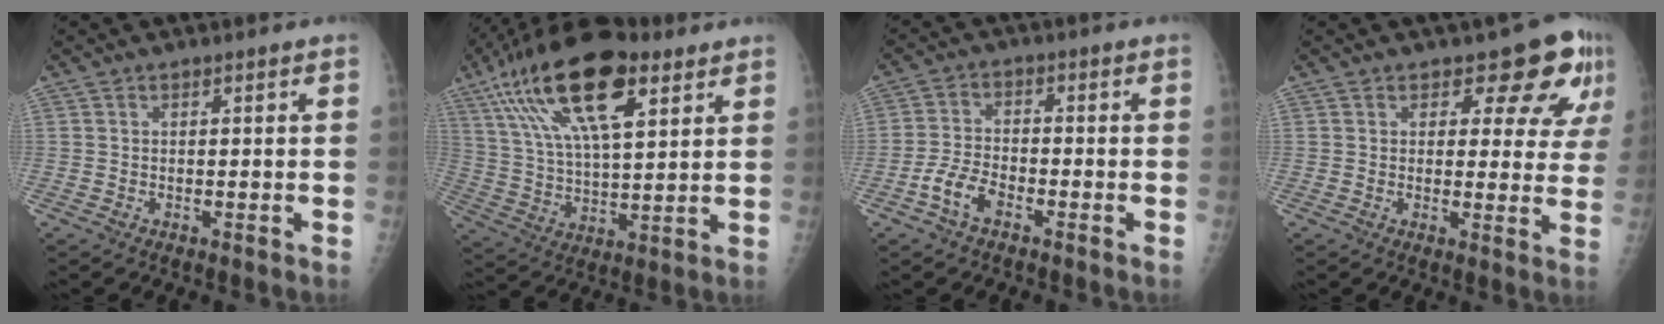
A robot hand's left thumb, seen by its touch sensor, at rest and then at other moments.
{"total": 21.4, "force": [10.6, 8.5, 16.6], "torque": [-0.296, -0.011, 0.188]}
{"total": 5.6, "force": [-3.1, 3.0, 3.5], "torque": [-0.070, 0.018, -0.062]}
{"total": 9.6, "force": [6.0, 4.8, 5.7], "torque": [-0.029, -0.034, 0.062]}